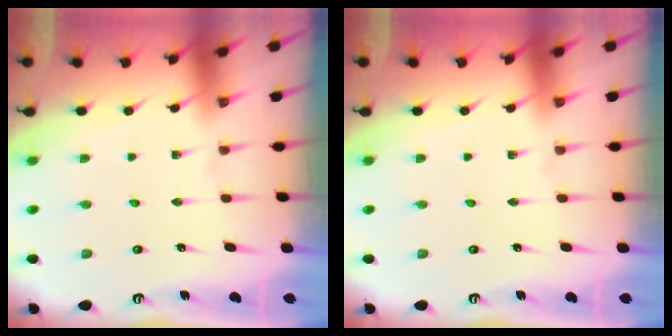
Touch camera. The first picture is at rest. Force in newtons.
{"total": 0.0}